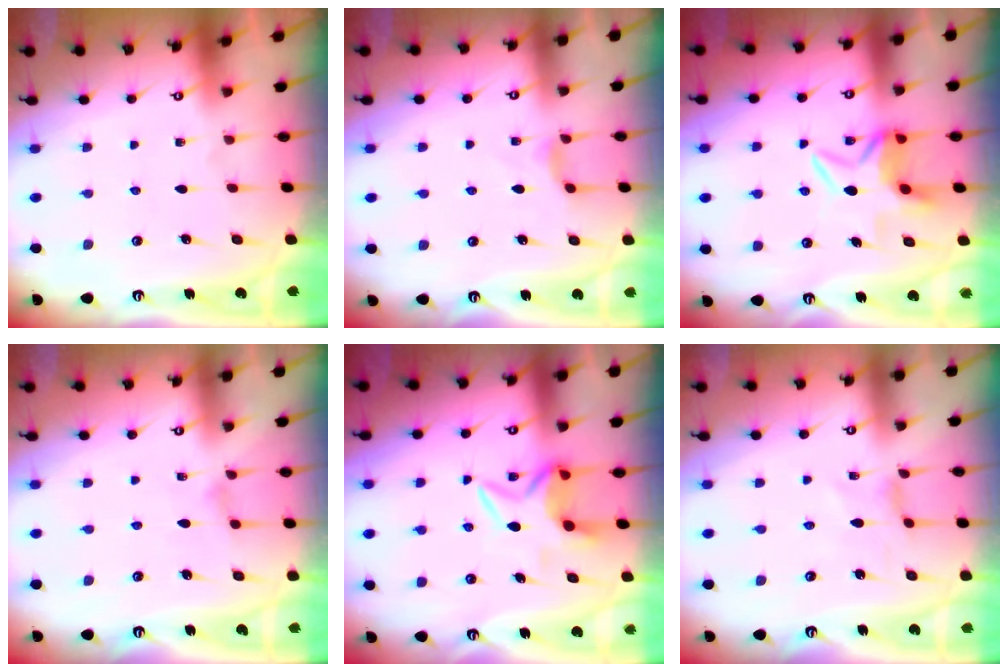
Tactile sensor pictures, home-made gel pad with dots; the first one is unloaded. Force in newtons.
{"total": 3.5, "press": 3.5, "slide": 0.6}
{"total": 7.9, "press": 7.8, "slide": 1.1}
{"total": 1.6, "press": 1.6, "slide": 0.4}
{"total": 6.5, "press": 6.4, "slide": 0.8}
{"total": 1.6, "press": 1.5, "slide": 0.4}